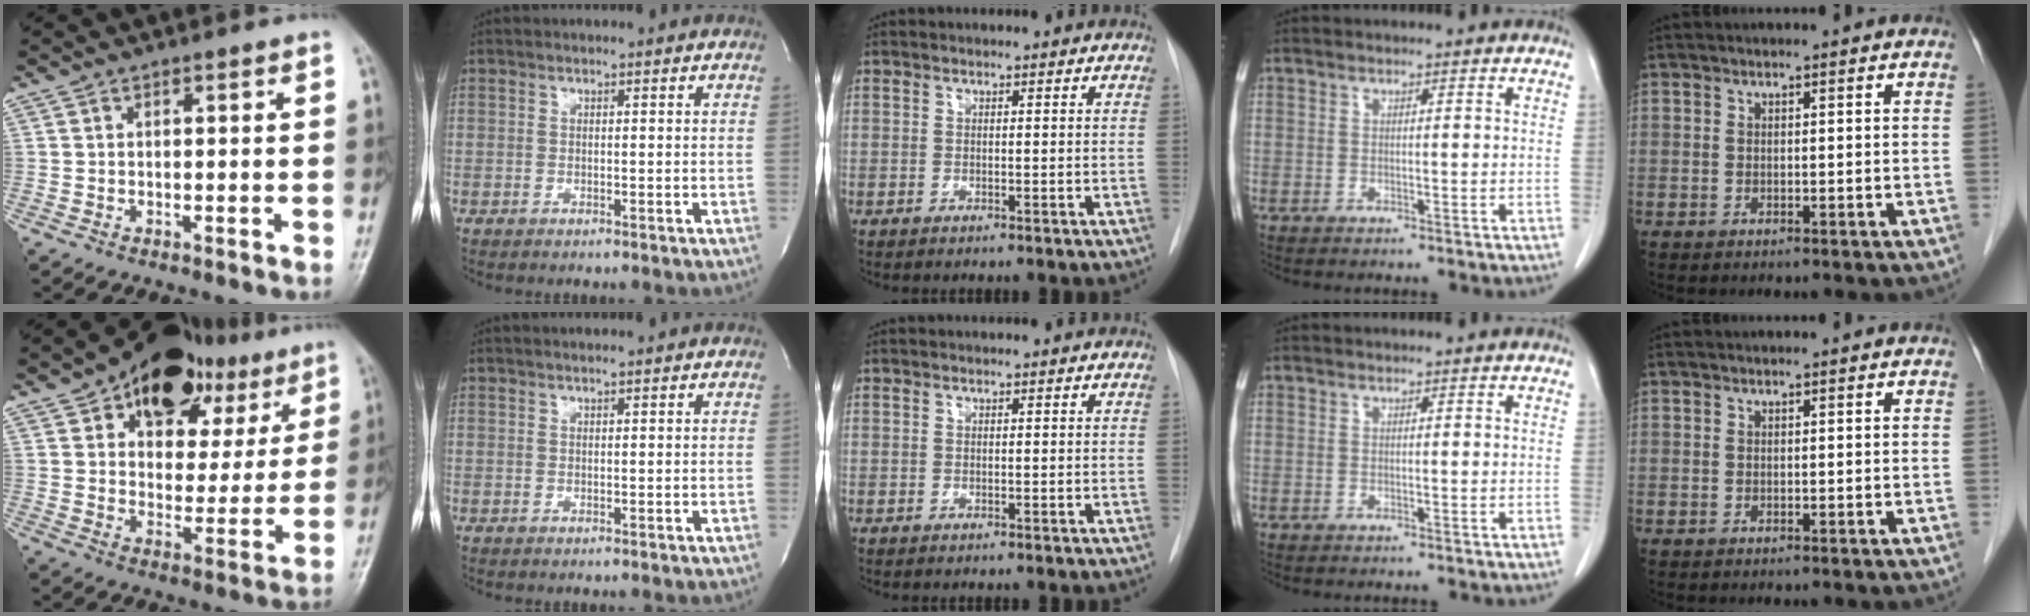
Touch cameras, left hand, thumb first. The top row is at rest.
{"thumb": {"total": 19.6, "force": [10.5, 11.9, 11.6], "torque": [-0.099, -0.017, 0.152]}, "index": {"total": 0.6, "force": [0.5, -0.1, 0.4], "torque": [-0.013, 0.004, 0.011]}}